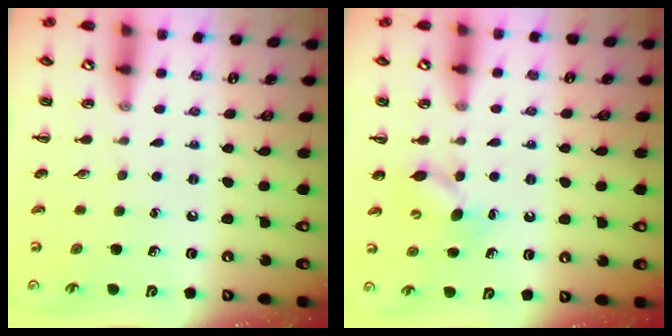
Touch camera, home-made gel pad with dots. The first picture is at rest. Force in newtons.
{"total": 6.1, "press": 6.0, "slide": 1.4}